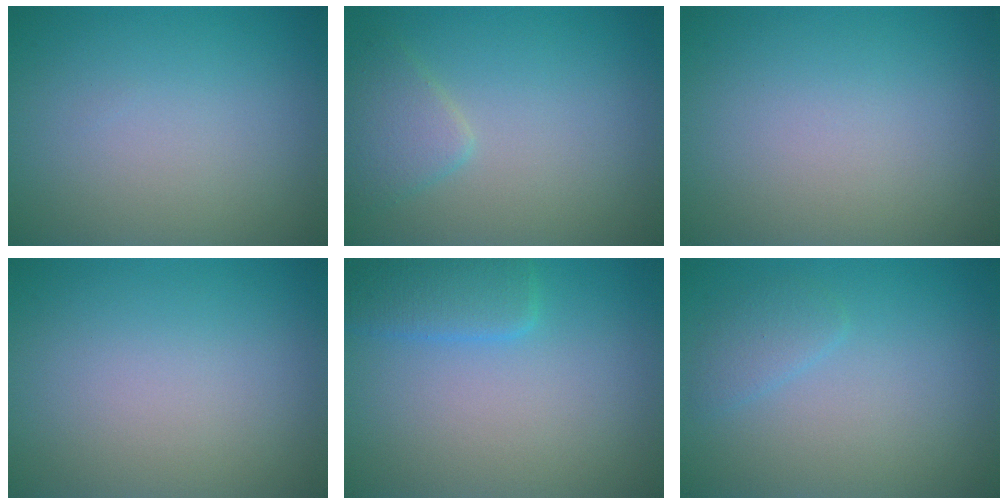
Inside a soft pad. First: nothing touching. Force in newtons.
{"total": 2.3, "press": 2.3, "slide": 0.1}
{"total": 0.0}
{"total": 0.0}
{"total": 2.9, "press": 2.9, "slide": 0.1}
{"total": 1.4, "press": 1.4, "slide": 0.1}